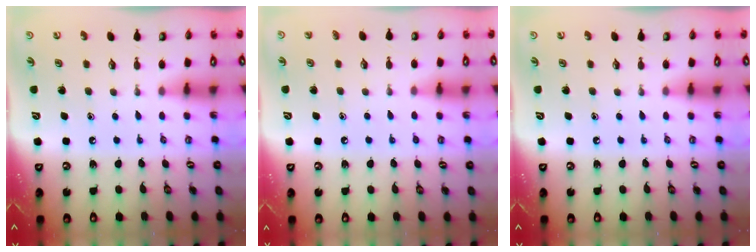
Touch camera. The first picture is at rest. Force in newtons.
{"total": 3.9, "press": 3.8, "slide": 0.4}
{"total": 0.0}